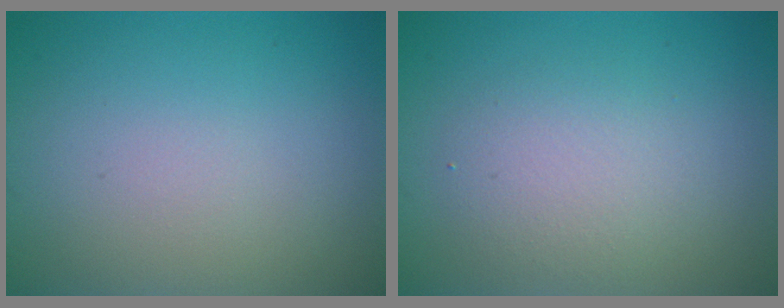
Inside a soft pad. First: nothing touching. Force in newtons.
{"total": 2.8, "press": 2.8, "slide": 0.1}